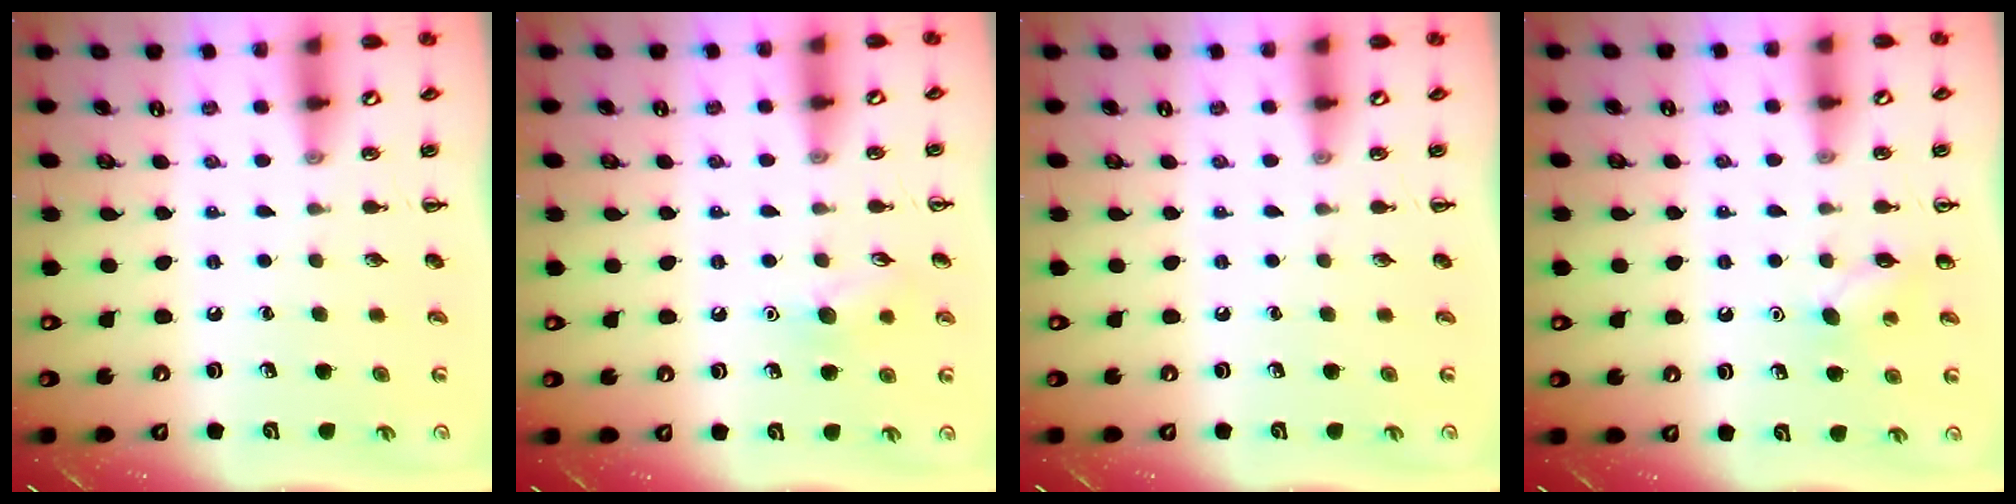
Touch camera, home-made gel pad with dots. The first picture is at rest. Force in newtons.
{"total": 7.2, "press": 7.0, "slide": 1.7}
{"total": 0.0}
{"total": 6.3, "press": 6.1, "slide": 1.5}